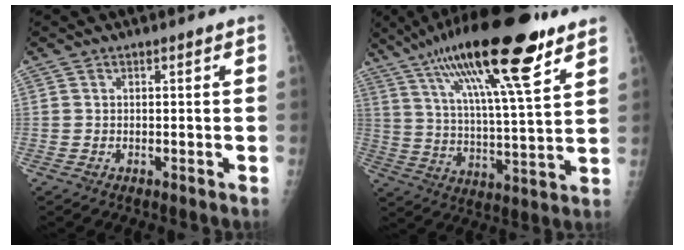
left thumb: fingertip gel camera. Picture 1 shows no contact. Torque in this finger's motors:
{"motor_torque": [0.66, 0.79, 1.52, -1.26, 0.59]}